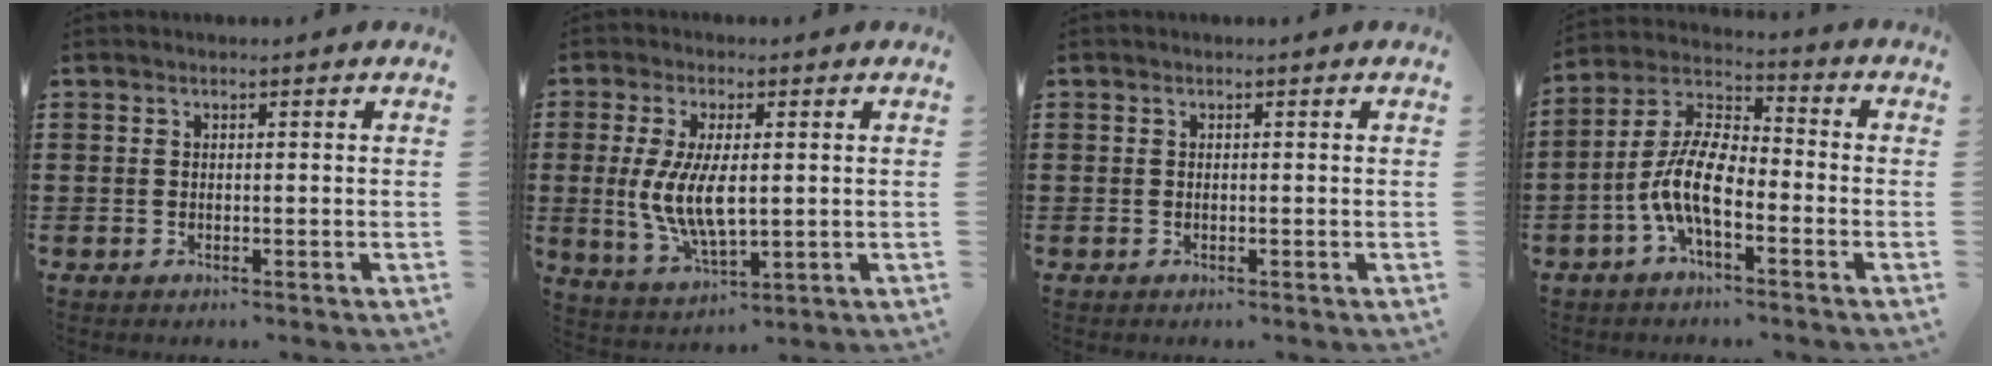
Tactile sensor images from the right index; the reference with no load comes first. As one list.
[{"total": 8.1, "force": [0.3, 3.3, 7.4], "torque": [-0.159, 0.000, 0.003]}, {"total": 0.0}, {"total": 9.6, "force": [-3.7, 3.8, 8.0], "torque": [-0.196, -0.006, -0.077]}]